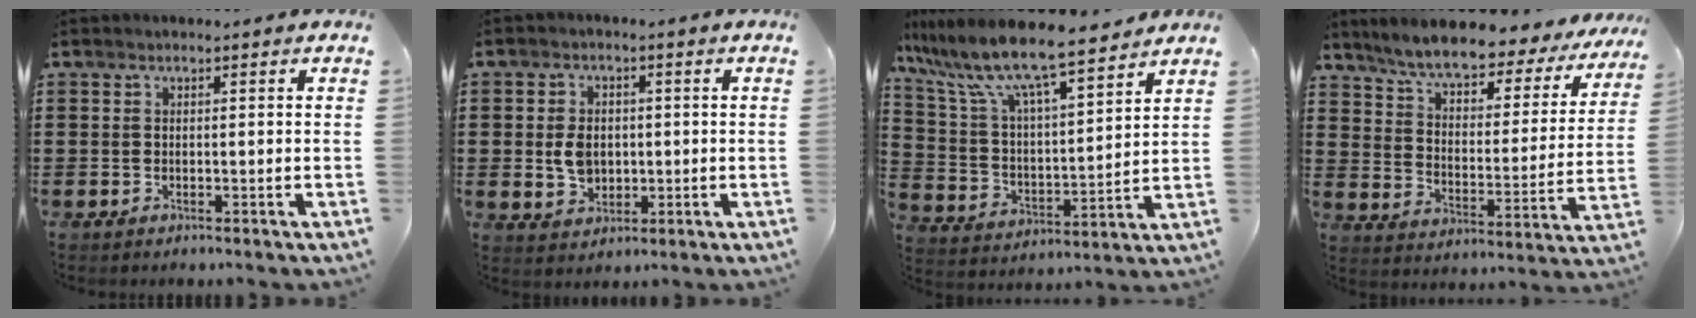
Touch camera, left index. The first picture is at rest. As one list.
[{"total": 4.7, "force": [0.1, 3.5, 3.1], "torque": [-0.058, 0.008, -0.001]}, {"total": 9.7, "force": [8.4, 0.6, 4.9], "torque": [-0.128, -0.052, 0.141]}, {"total": 7.1, "force": [6.3, 0.6, 3.3], "torque": [-0.092, -0.040, 0.101]}]